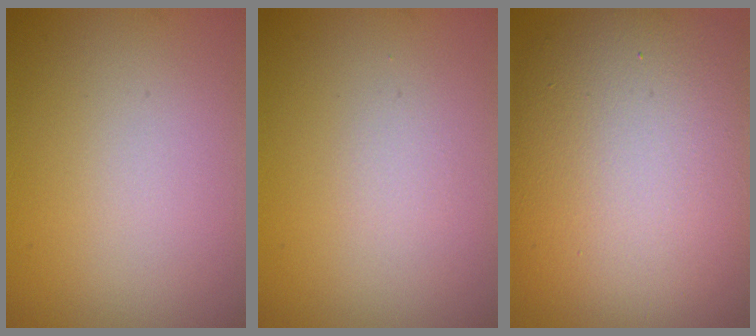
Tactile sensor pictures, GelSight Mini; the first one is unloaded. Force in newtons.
{"total": 0.6, "press": 0.6, "slide": 0.0}
{"total": 14.2, "press": 14.2, "slide": 1.0}